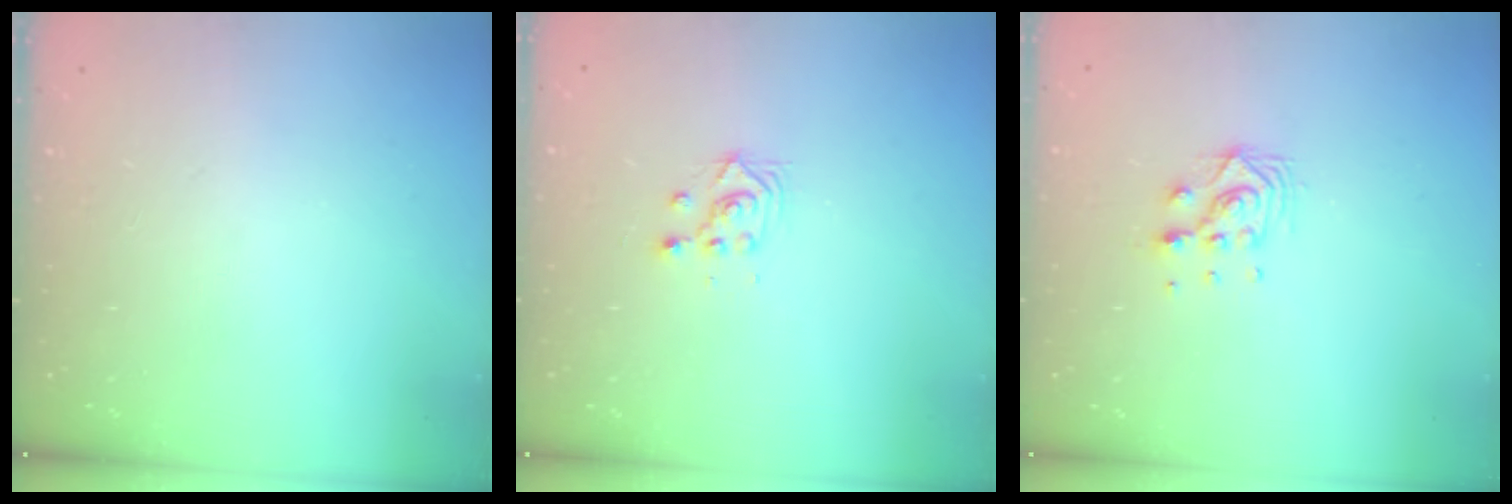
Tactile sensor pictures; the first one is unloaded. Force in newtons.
{"total": 2.8, "press": 2.8, "slide": 0.2}
{"total": 7.6, "press": 7.5, "slide": 0.5}